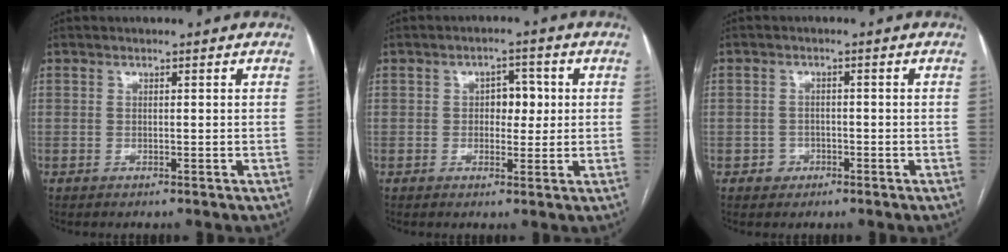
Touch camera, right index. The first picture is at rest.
{"total": 4.1, "force": [0.4, 2.5, 3.2], "torque": [-0.041, 0.011, 0.007]}
{"total": 2.4, "force": [-1.1, 2.1, 0.2], "torque": [0.005, 0.011, -0.017]}